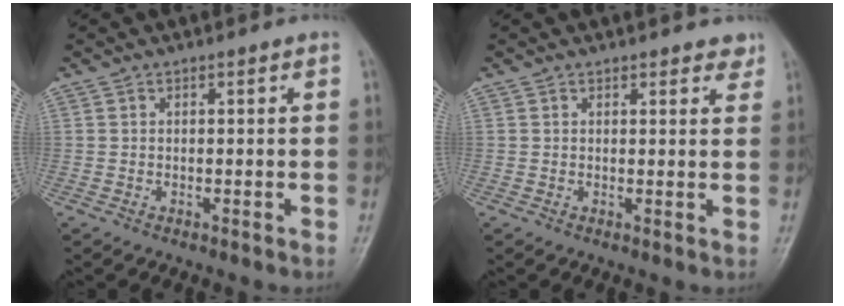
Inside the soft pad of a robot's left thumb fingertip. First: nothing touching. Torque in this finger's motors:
{"motor_torque": [-0.07, -0.07, -0.14, -0.09, 0.03]}